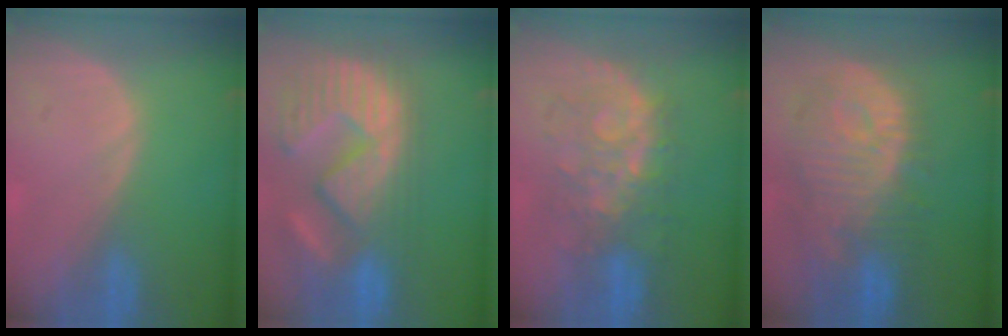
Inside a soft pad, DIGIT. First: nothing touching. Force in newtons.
{"total": 14.2, "press": 12.1, "slide": 7.5}
{"total": 8.3, "press": 8.3, "slide": 0.9}
{"total": 12.1, "press": 11.0, "slide": 5.0}